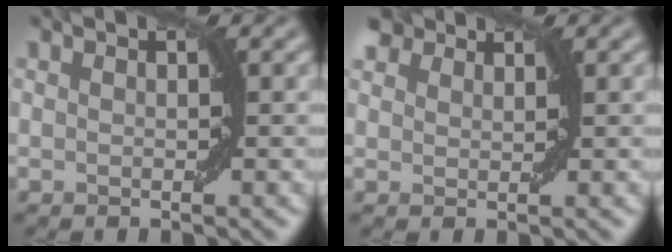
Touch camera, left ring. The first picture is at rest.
{"total": 2.4, "force": [2.1, 1.0, 0.7], "torque": [-0.014, 0.006, 0.037]}